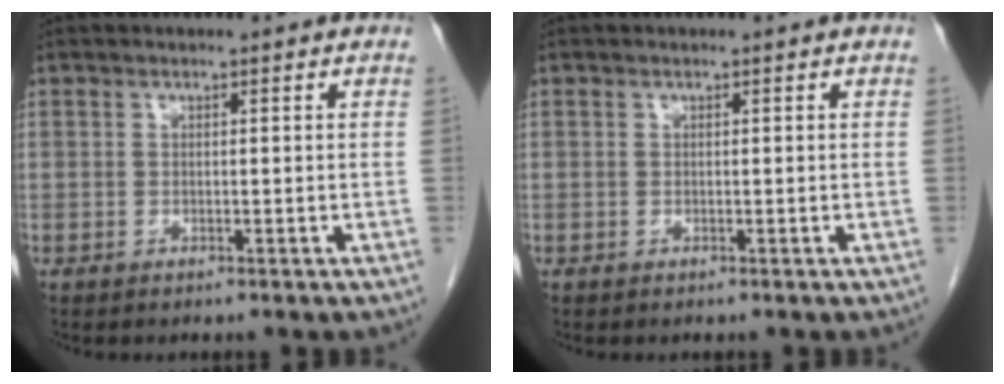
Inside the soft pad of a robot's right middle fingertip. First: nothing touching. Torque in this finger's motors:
{"motor_torque": [-0.24, -0.26, 0.00, -0.01]}